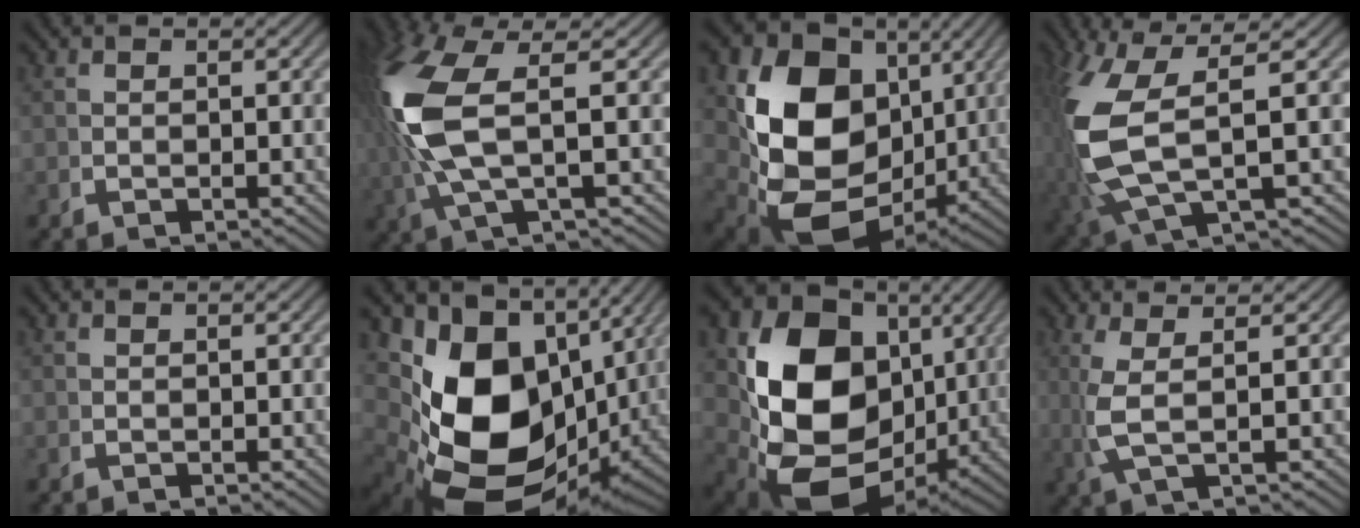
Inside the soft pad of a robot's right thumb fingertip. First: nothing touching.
{"total": 9.6, "force": [1.4, 4.1, 8.5], "torque": [-0.206, -0.001, 0.034]}
{"total": 21.3, "force": [-1.6, 15.4, 14.6], "torque": [-0.304, -0.087, 0.014]}
{"total": 10.7, "force": [-0.3, 5.8, 9.0], "torque": [-0.217, -0.027, 0.014]}
{"total": 0.0}
{"total": 20.9, "force": [-2.4, 13.7, 15.6], "torque": [-0.308, -0.077, 0.008]}
{"total": 23.9, "force": [-1.3, 17.1, 16.6], "torque": [-0.333, -0.089, 0.019]}
{"total": 4.4, "force": [1.1, 1.0, 4.1], "torque": [-0.100, 0.000, 0.031]}